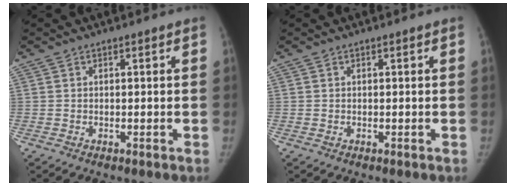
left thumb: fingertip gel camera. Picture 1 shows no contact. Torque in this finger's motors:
{"motor_torque": [-0.08, -0.06, 0.12, -0.17, -0.05]}